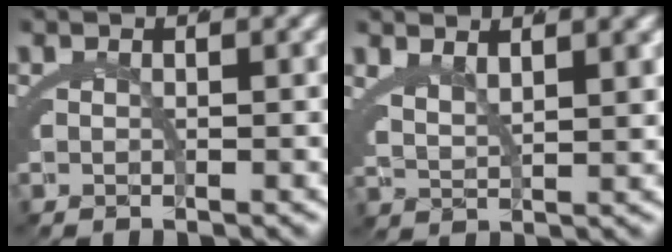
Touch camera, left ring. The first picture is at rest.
{"total": 3.0, "force": [2.4, 0.7, 1.5], "torque": [-0.034, -0.010, 0.052]}